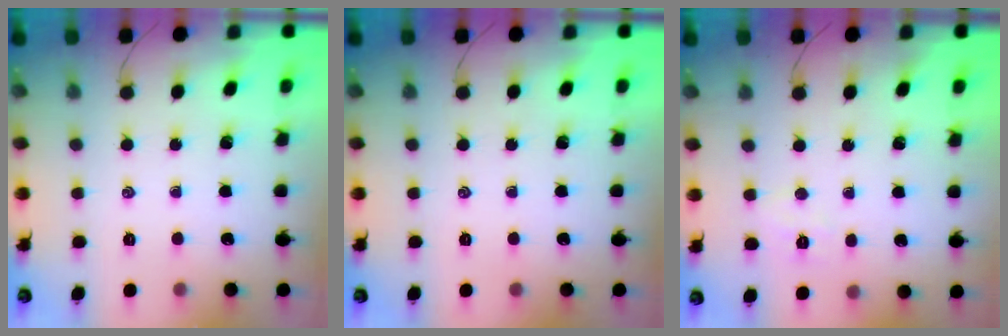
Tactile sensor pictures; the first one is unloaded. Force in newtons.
{"total": 0.0}
{"total": 4.7, "press": 4.6, "slide": 0.9}